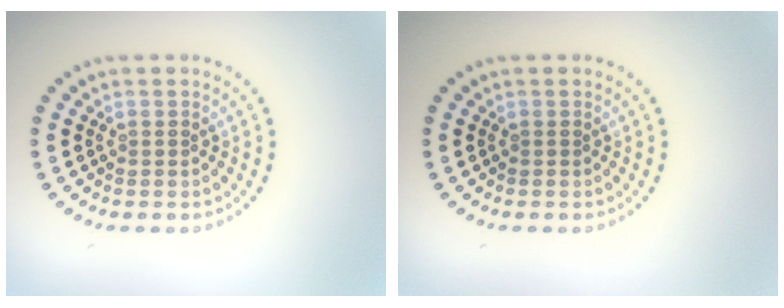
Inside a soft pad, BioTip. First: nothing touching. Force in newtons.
{"total": 0.0}